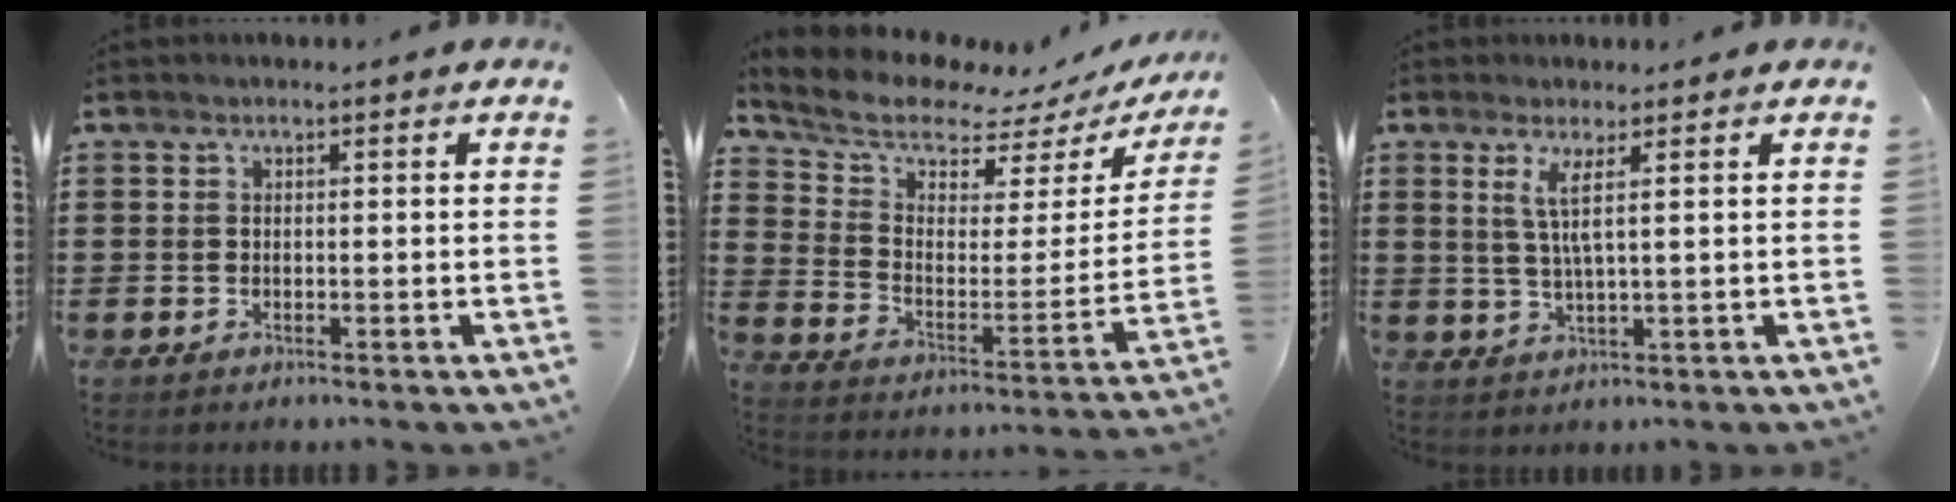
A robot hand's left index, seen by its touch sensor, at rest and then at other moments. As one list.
[{"total": 7.9, "force": [6.9, 2.9, 2.4], "torque": [-0.082, -0.053, 0.118]}, {"total": 3.7, "force": [1.3, -0.2, 3.4], "torque": [-0.073, -0.006, 0.021]}]